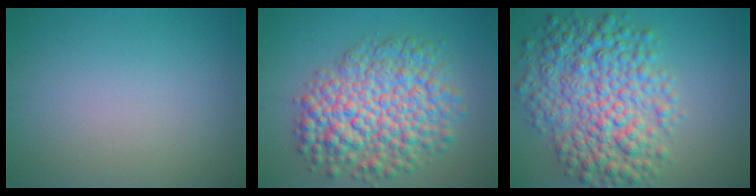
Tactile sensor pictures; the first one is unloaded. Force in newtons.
{"total": 9.4, "press": 9.4, "slide": 0.2}
{"total": 9.1, "press": 9.1, "slide": 0.1}